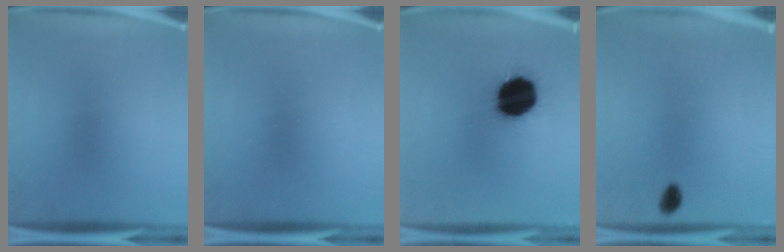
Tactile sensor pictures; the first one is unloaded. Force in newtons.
{"total": 0.0}
{"total": 19.4}
{"total": 2.1}